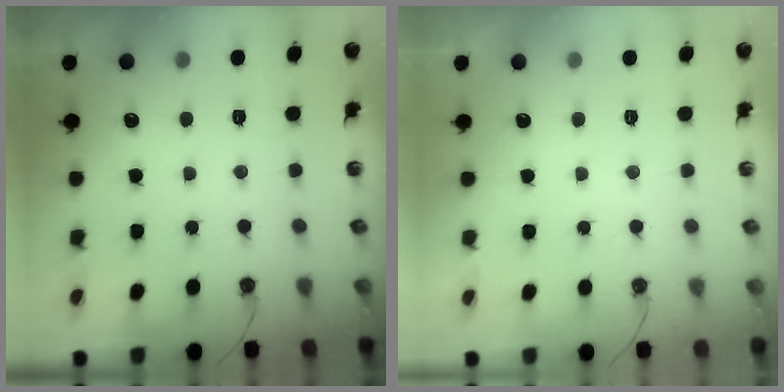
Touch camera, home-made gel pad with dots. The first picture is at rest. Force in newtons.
{"total": 0.0}